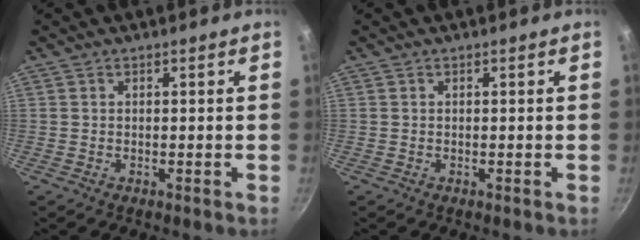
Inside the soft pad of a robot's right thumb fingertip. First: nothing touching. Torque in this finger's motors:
{"motor_torque": [-0.57, 0.29, 0.10, 0.06, 0.09]}